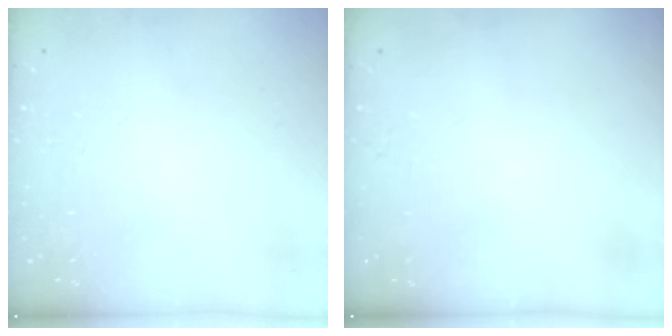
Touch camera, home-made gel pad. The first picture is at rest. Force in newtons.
{"total": 2.5, "press": 2.5, "slide": 0.2}